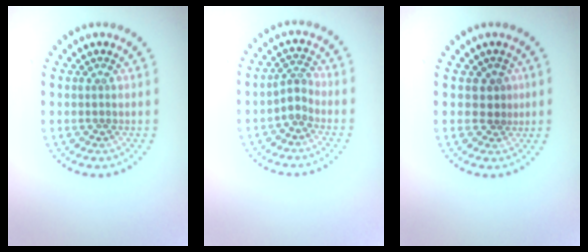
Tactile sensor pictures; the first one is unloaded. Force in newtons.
{"total": 1.8, "press": 1.2, "slide": 1.3}
{"total": 1.5, "press": 1.2, "slide": 0.9}